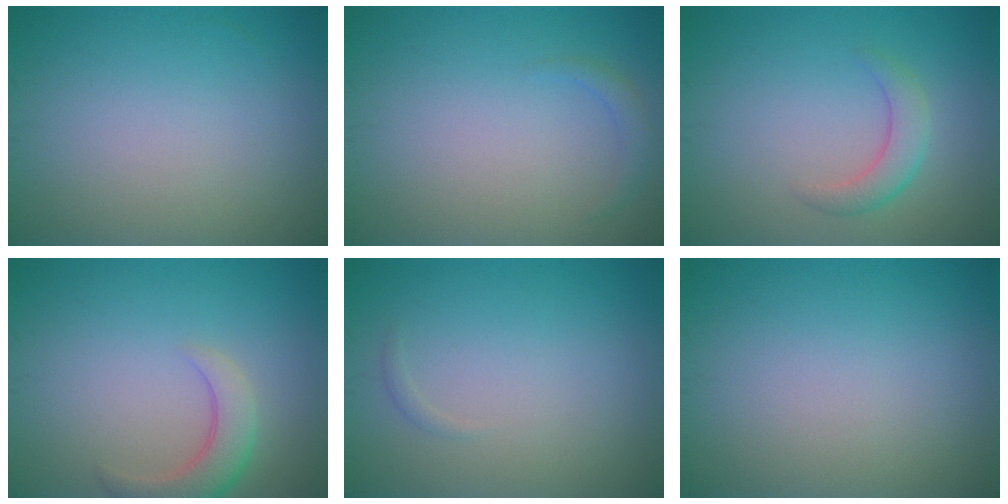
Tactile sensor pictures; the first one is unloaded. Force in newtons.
{"total": 1.1, "press": 1.1, "slide": 0.1}
{"total": 2.4, "press": 2.4, "slide": 0.2}
{"total": 3.4, "press": 3.4, "slide": 0.4}
{"total": 0.5, "press": 0.5, "slide": 0.0}
{"total": 0.0}